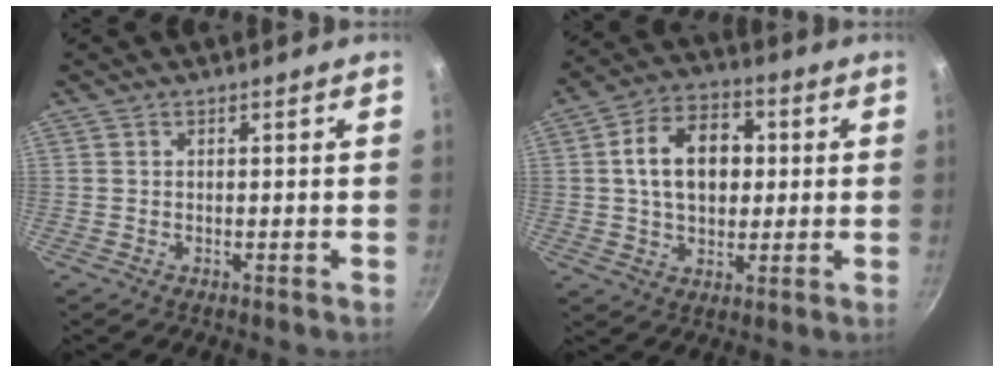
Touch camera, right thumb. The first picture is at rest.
{"total": 13.4, "force": [1.8, 9.3, 9.4], "torque": [-0.124, 0.017, 0.019]}